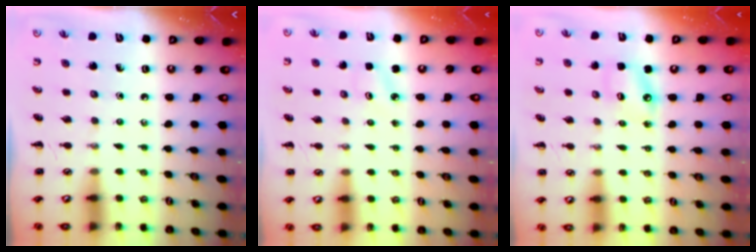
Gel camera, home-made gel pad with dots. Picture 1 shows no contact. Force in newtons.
{"total": 2.3, "press": 2.2, "slide": 0.6}
{"total": 5.0, "press": 4.9, "slide": 0.8}